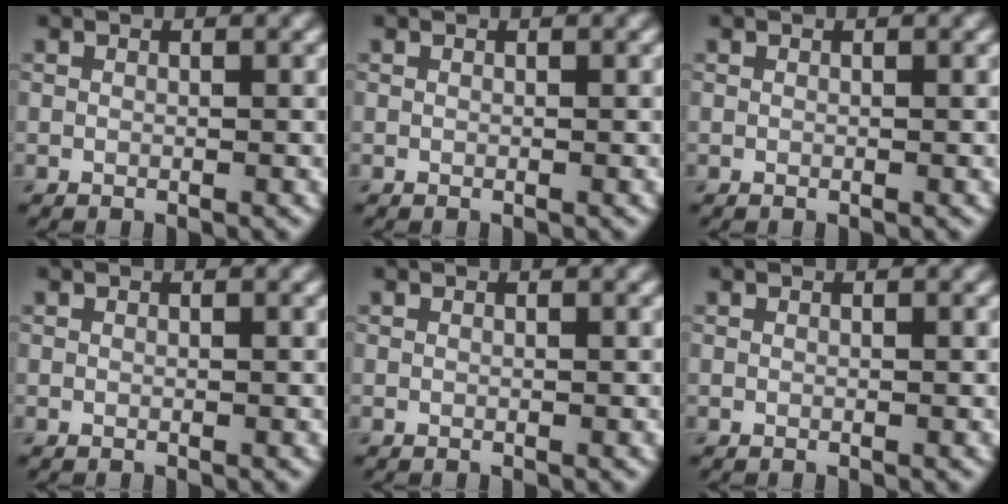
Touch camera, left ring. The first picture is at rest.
{"total": 0.0}
{"total": 0.0}
{"total": 0.0}
{"total": 0.0}
{"total": 0.0}